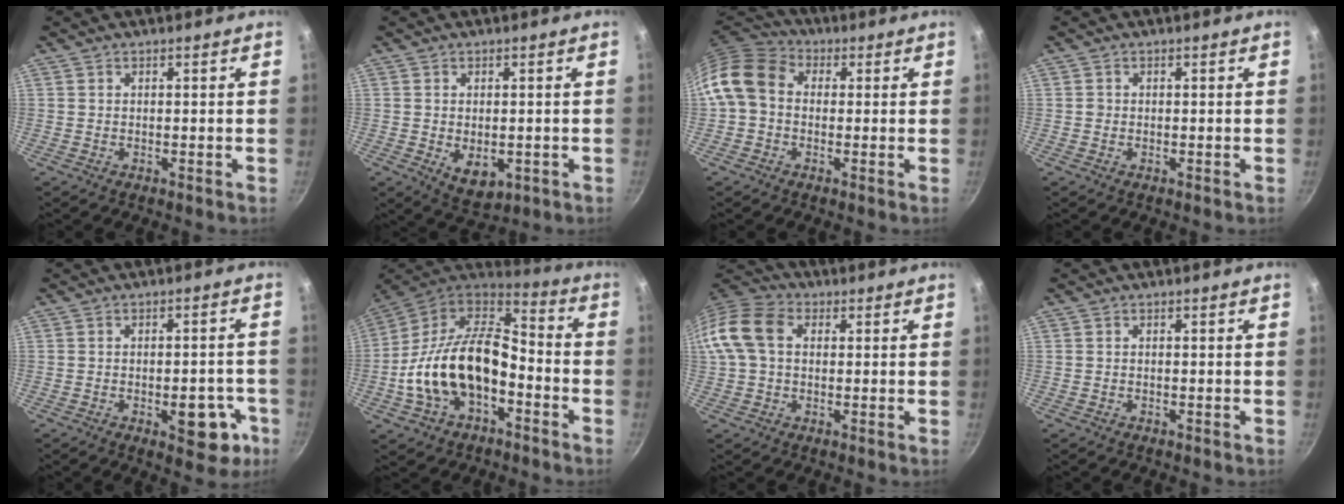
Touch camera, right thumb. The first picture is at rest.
{"total": 6.1, "force": [-1.1, 3.9, 4.6], "torque": [-0.063, -0.011, -0.004]}
{"total": 10.9, "force": [0.4, 8.6, 6.7], "torque": [-0.109, 0.028, -0.016]}
{"total": 0.6, "force": [-0.1, 0.6, 0.1], "torque": [0.001, 0.002, -0.004]}
{"total": 9.3, "force": [-3.5, 4.7, 7.2], "torque": [-0.054, 0.021, -0.038]}
{"total": 21.5, "force": [-4.9, 13.0, 16.4], "torque": [-0.288, 0.055, -0.095]}
{"total": 11.4, "force": [1.7, 8.2, 7.8], "torque": [-0.144, 0.024, 0.016]}
{"total": 0.0}